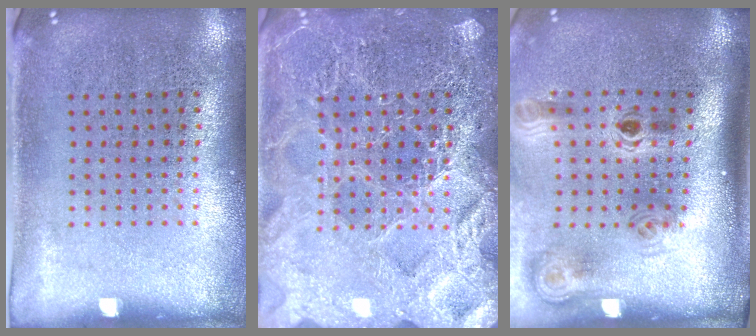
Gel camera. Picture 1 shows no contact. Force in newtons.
{"total": 6.3, "press": 6.3, "slide": 0.9}
{"total": 2.1, "press": 1.4, "slide": 1.5}